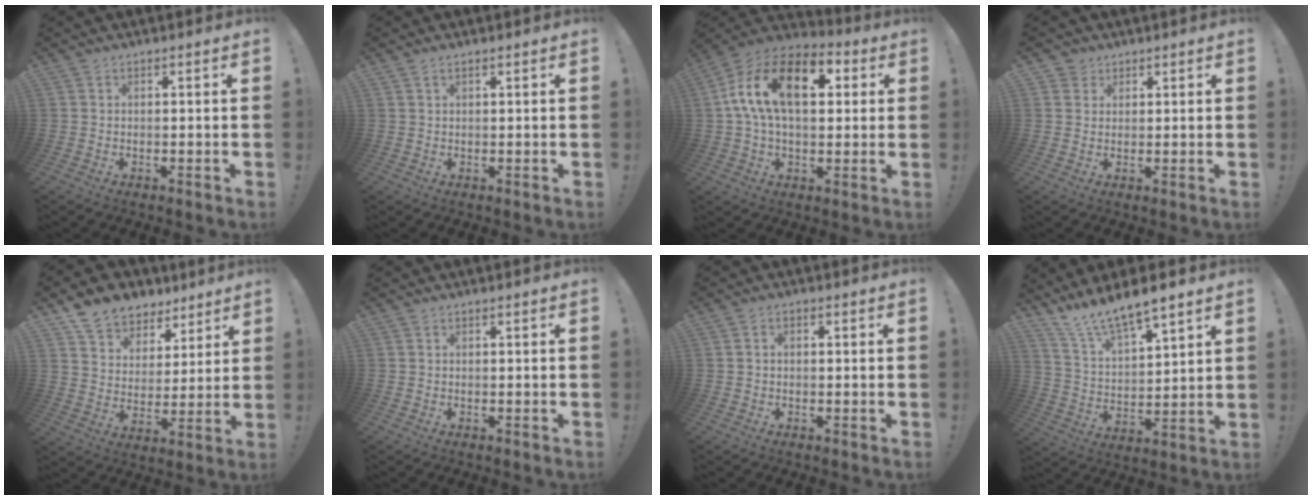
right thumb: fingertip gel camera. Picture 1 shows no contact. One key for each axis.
{"total": 1.4, "fx": 0.9, "fy": 0.5, "fz": 1.0, "tx": -0.020, "ty": 0.000, "tz": 0.017}
{"total": 19.1, "fx": 4.7, "fy": 10.5, "fz": 15.3, "tx": -0.276, "ty": 0.003, "tz": 0.073}
{"total": 3.3, "fx": 2.0, "fy": 2.5, "fz": 0.2, "tx": 0.001, "ty": -0.009, "tz": 0.036}
{"total": 10.7, "fx": 8.2, "fy": 6.6, "fz": 1.9, "tx": -0.042, "ty": -0.059, "tz": 0.160}
{"total": 0.0}
{"total": 1.3, "fx": -0.4, "fy": 0.7, "fz": 1.0, "tx": -0.024, "ty": 0.006, "tz": -0.007}
{"total": 11.0, "fx": 10.0, "fy": 1.7, "fz": 4.1, "tx": -0.099, "ty": -0.083, "tz": 0.181}